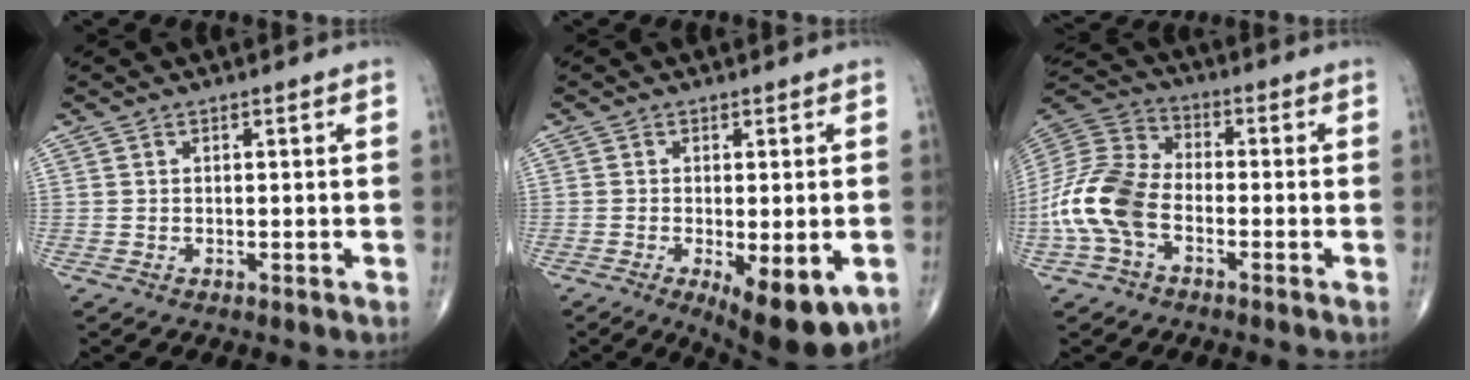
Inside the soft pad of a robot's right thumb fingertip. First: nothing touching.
{"total": 11.2, "force": [-4.3, 4.3, 9.5], "torque": [-0.128, -0.016, -0.055]}
{"total": 13.9, "force": [-4.0, 8.7, 10.1], "torque": [-0.214, 0.033, -0.087]}